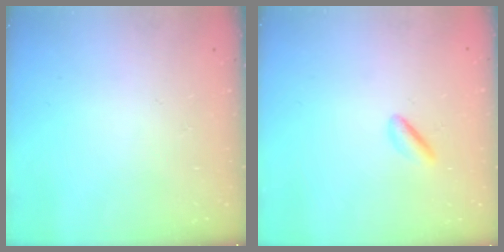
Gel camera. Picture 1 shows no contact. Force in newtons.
{"total": 2.1, "press": 1.9, "slide": 0.9}